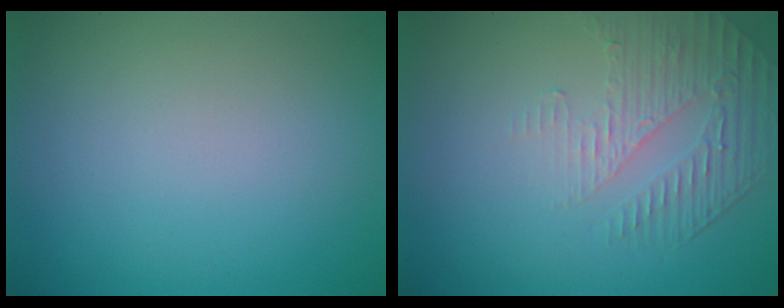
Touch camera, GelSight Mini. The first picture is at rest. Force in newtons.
{"total": 1.9, "press": 1.3, "slide": 1.3}